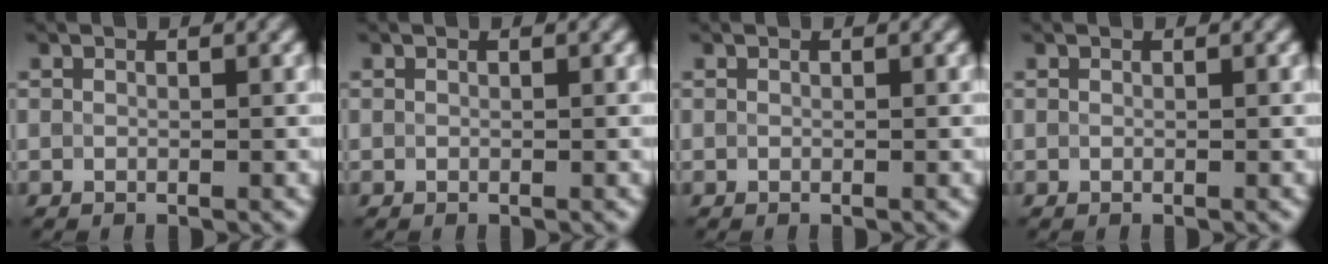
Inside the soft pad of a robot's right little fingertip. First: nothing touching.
{"total": 0.0}
{"total": 0.0}
{"total": 0.0}